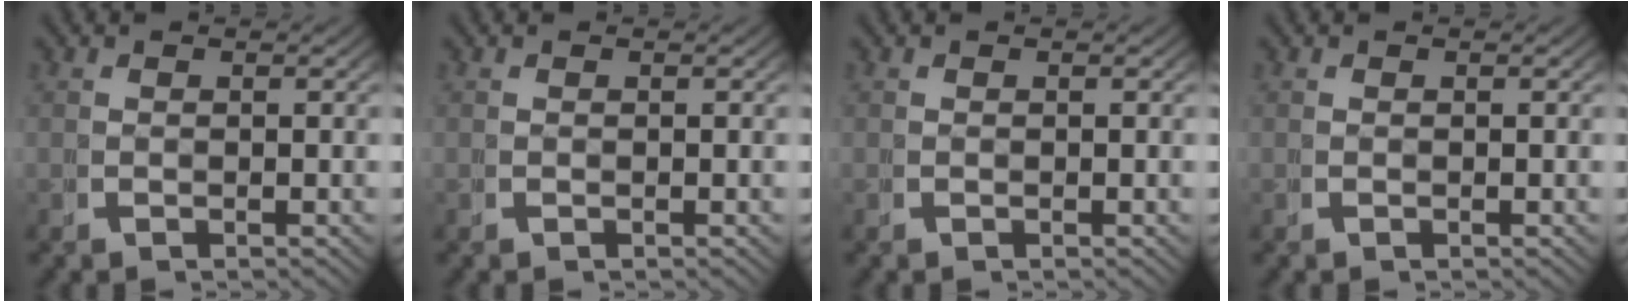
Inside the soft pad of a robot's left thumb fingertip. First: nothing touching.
{"total": 0.0}
{"total": 0.0}
{"total": 0.0}